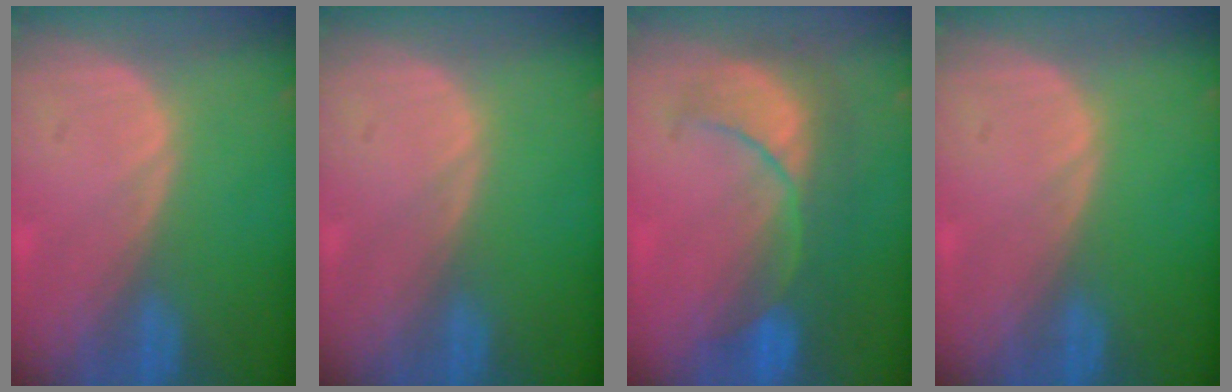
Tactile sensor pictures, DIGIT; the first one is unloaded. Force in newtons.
{"total": 0.0}
{"total": 8.5, "press": 8.4, "slide": 1.4}
{"total": 0.0}